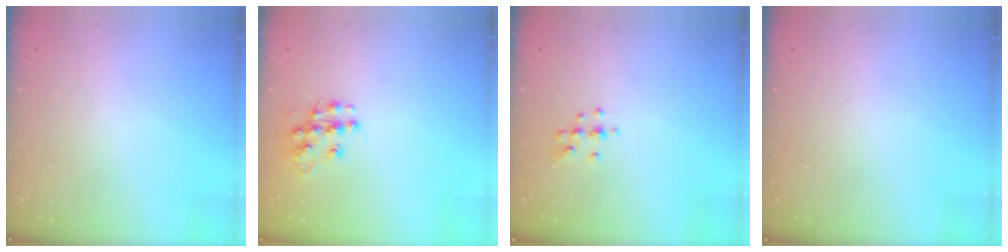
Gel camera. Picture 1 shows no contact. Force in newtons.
{"total": 10.0, "press": 10.0, "slide": 0.6}
{"total": 6.5, "press": 6.4, "slide": 1.2}
{"total": 0.0}